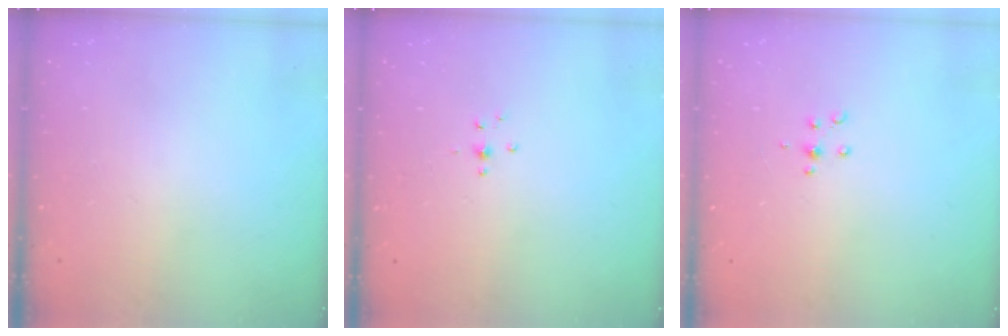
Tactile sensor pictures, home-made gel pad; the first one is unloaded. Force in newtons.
{"total": 2.7, "press": 2.6, "slide": 0.9}
{"total": 4.3, "press": 4.2, "slide": 1.0}